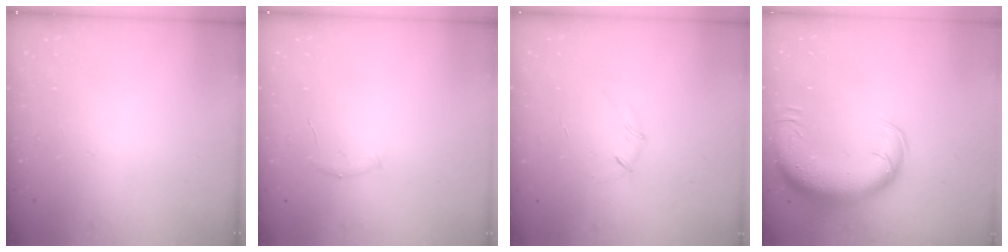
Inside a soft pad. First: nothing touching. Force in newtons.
{"total": 5.5, "press": 5.4, "slide": 1.3}
{"total": 4.1, "press": 4.0, "slide": 0.9}
{"total": 16.2, "press": 15.7, "slide": 3.9}